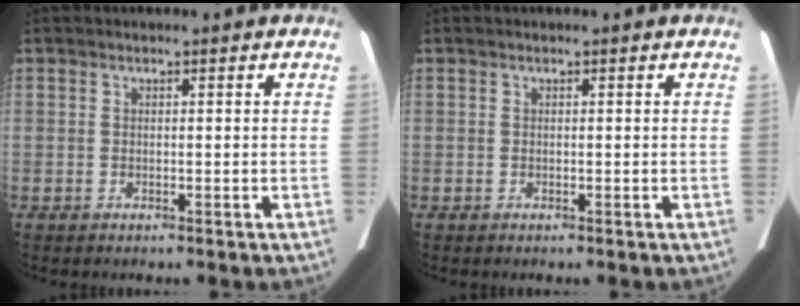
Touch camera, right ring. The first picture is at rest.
{"total": 0.0}